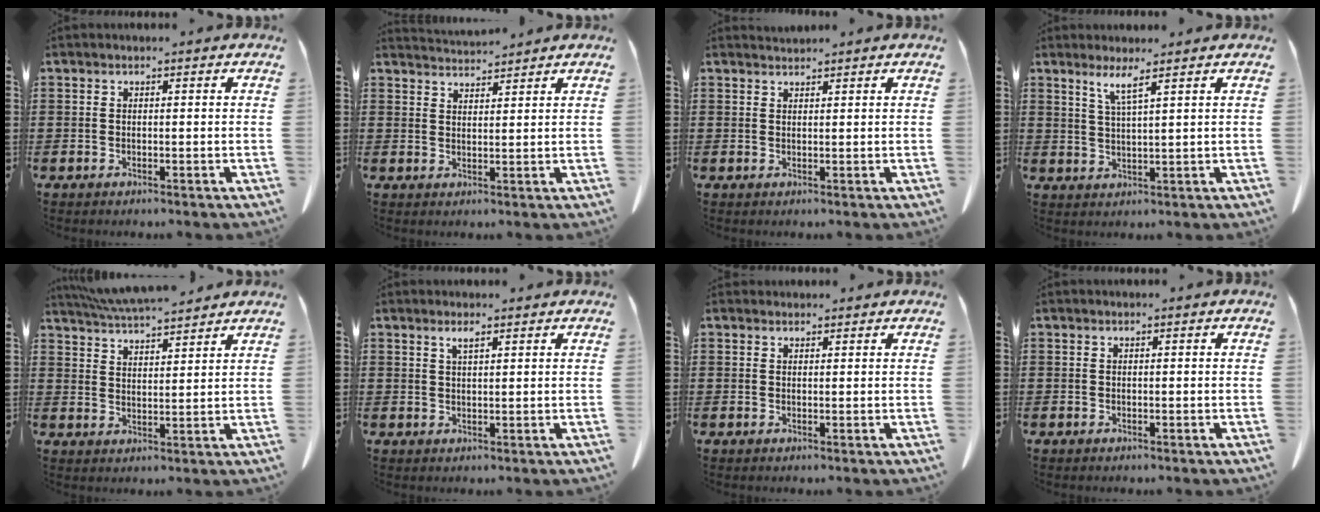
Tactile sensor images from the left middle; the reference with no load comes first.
{"total": 2.9, "force": [2.9, 0.0, 0.3], "torque": [-0.013, -0.009, 0.053]}
{"total": 1.0, "force": [1.0, 0.1, 0.1], "torque": [-0.003, 0.000, 0.020]}
{"total": 3.5, "force": [2.4, -0.3, 2.5], "torque": [-0.057, -0.002, 0.041]}
{"total": 5.8, "force": [5.5, 0.4, 1.8], "torque": [-0.054, -0.020, 0.100]}
{"total": 1.8, "force": [1.3, 0.3, 1.1], "torque": [-0.024, 0.001, 0.023]}
{"total": 1.1, "force": [1.0, 0.3, 0.1], "torque": [-0.004, 0.002, 0.020]}
{"total": 0.0}